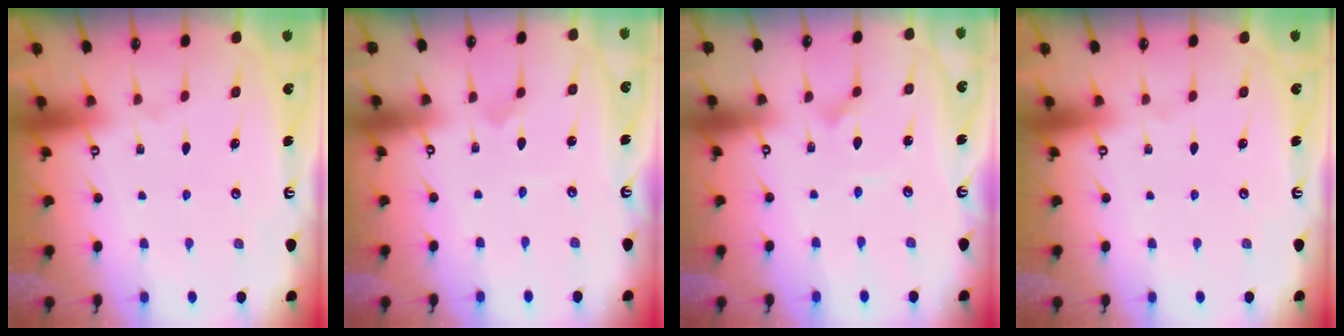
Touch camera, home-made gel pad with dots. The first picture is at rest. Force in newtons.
{"total": 0.5, "press": 0.5, "slide": 0.0}
{"total": 3.1, "press": 3.1, "slide": 0.2}
{"total": 0.0}